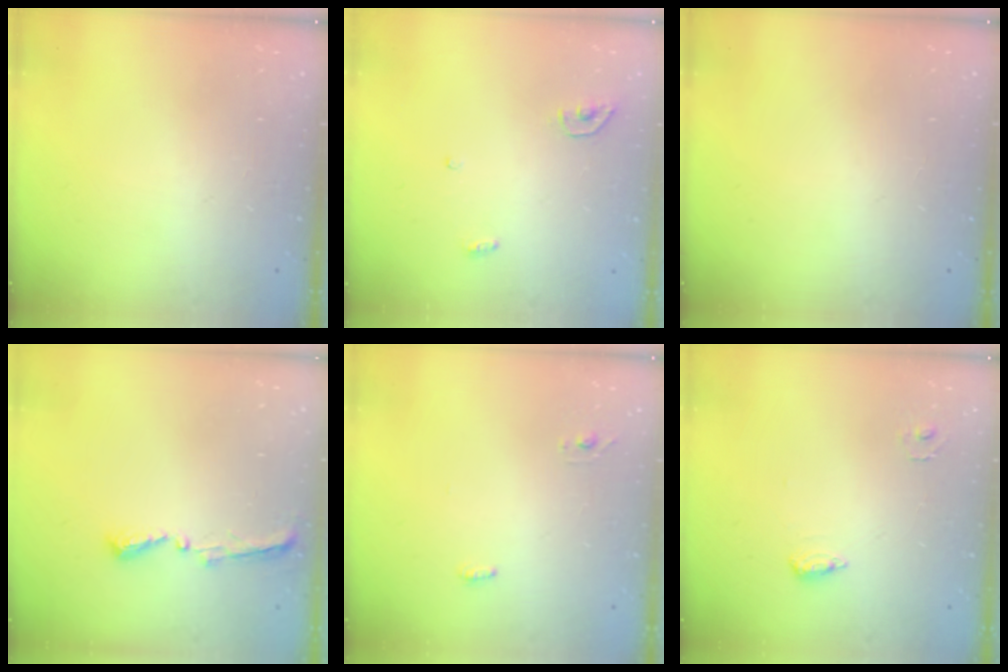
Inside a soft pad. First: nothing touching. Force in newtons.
{"total": 3.5, "press": 3.5, "slide": 0.3}
{"total": 0.0}
{"total": 5.5, "press": 5.5, "slide": 0.5}
{"total": 7.6, "press": 3.8, "slide": 6.6}
{"total": 6.2, "press": 6.0, "slide": 1.2}